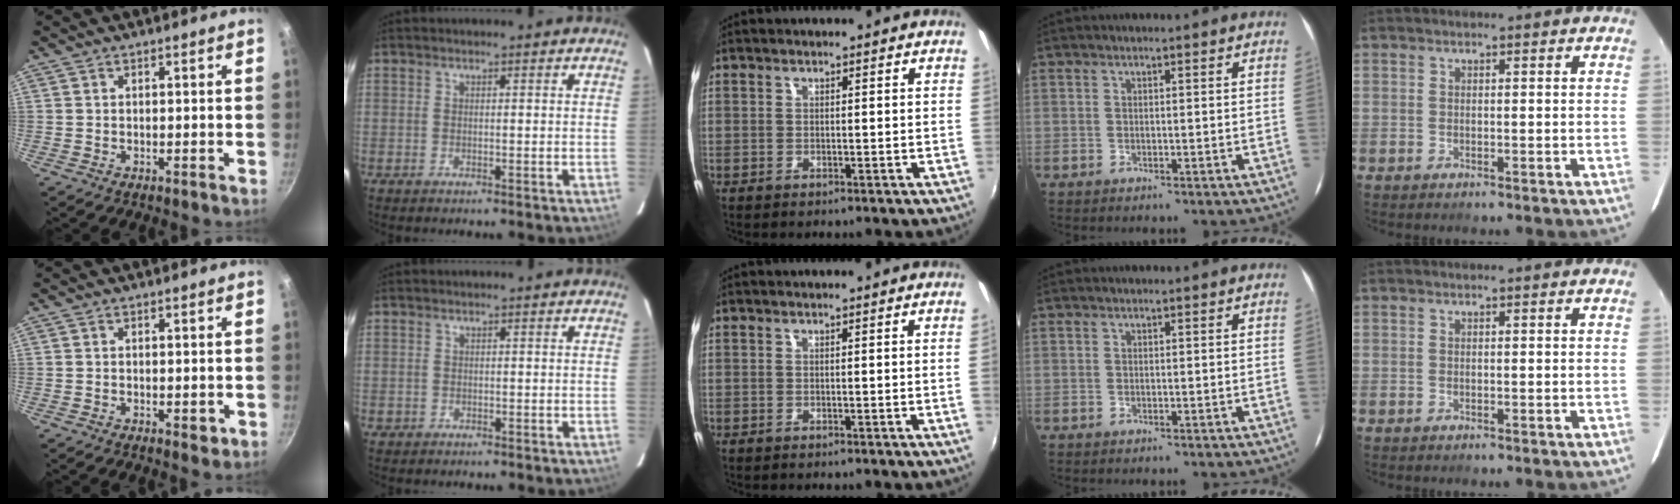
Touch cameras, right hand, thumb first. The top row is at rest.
{"thumb": {"total": 1.8, "force": [-0.5, 0.9, 1.5], "torque": [-0.021, -0.004, -0.006]}, "index": {"total": 0.9, "force": [-0.3, 0.8, 0.0], "torque": [0.002, 0.002, -0.001]}, "middle": {"total": 0.7, "force": [-0.2, -0.4, 0.5], "torque": [-0.007, -0.002, -0.004]}}